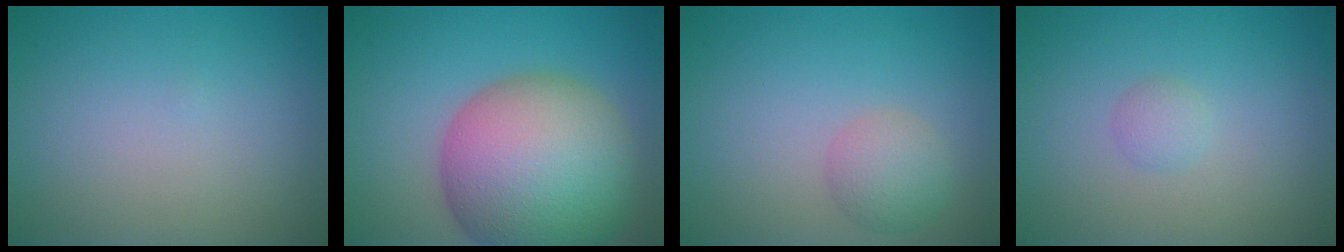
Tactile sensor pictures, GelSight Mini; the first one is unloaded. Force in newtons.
{"total": 15.0, "press": 15.0, "slide": 0.7}
{"total": 2.6, "press": 2.6, "slide": 0.0}
{"total": 1.0, "press": 1.0, "slide": 0.0}